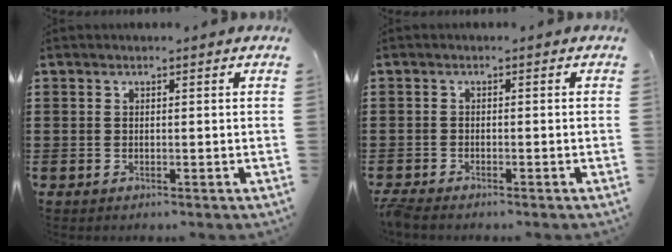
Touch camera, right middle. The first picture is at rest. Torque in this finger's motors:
{"motor_torque": [0.25, 0.23, 0.07, 0.03]}